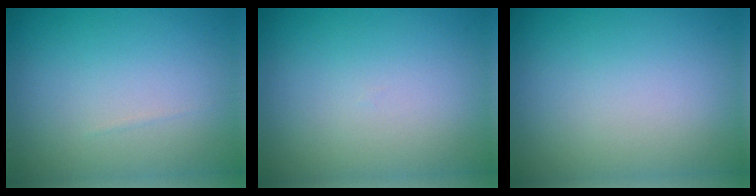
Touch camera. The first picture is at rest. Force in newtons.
{"total": 0.0}
{"total": 0.0}